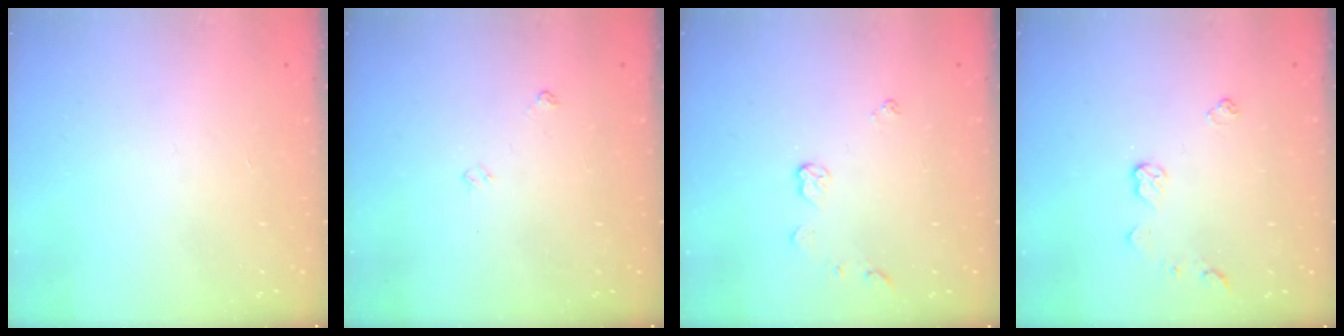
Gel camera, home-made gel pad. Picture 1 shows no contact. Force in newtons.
{"total": 3.7, "press": 3.7, "slide": 0.6}
{"total": 4.7, "press": 4.7, "slide": 0.6}
{"total": 5.5, "press": 5.5, "slide": 0.5}